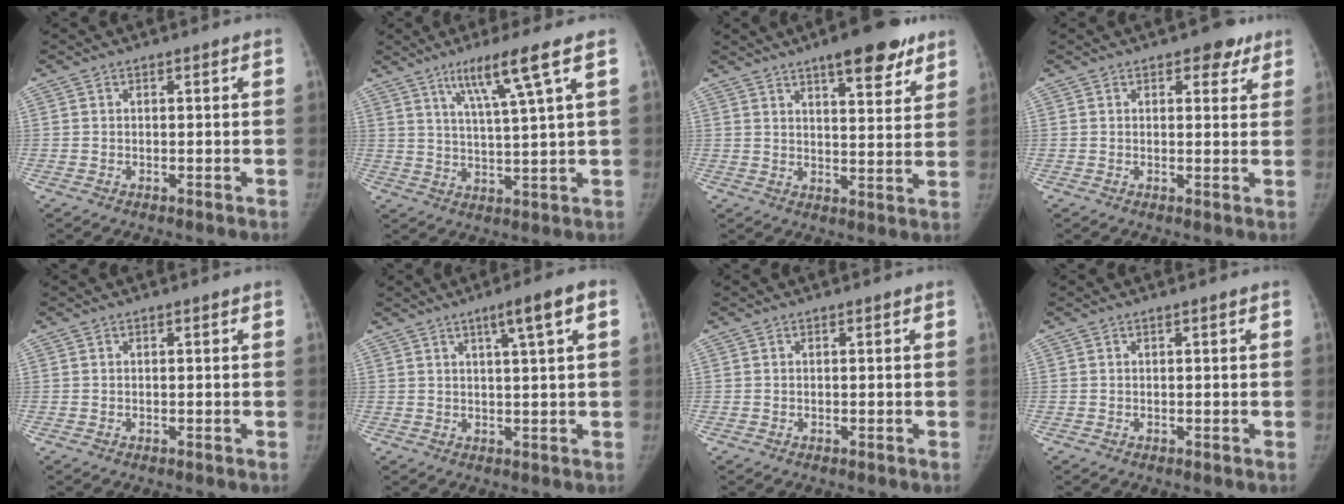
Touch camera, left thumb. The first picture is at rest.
{"total": 9.7, "force": [5.2, -0.6, 8.1], "torque": [-0.148, -0.023, 0.096]}
{"total": 12.2, "force": [8.1, 3.8, 8.4], "torque": [-0.085, -0.036, 0.111]}
{"total": 4.0, "force": [2.5, 2.5, 2.0], "torque": [0.004, -0.009, 0.028]}
{"total": 0.0}
{"total": 6.3, "force": [2.7, 0.2, 5.6], "torque": [-0.087, 0.002, 0.044]}
{"total": 0.0}
{"total": 0.0}